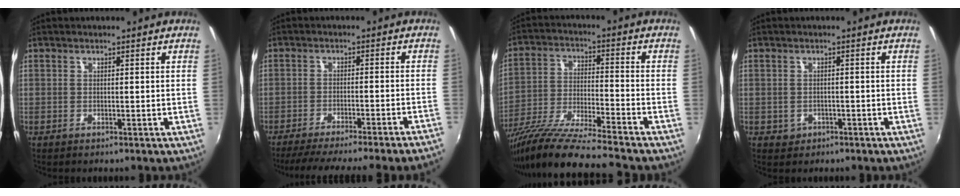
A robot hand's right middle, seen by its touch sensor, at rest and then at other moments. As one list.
[{"total": 15.4, "force": [-13.6, -2.1, 6.9], "torque": [-0.125, -0.028, -0.196]}, {"total": 14.8, "force": [-12.7, -0.7, 7.6], "torque": [-0.149, -0.033, -0.229]}, {"total": 2.3, "force": [-0.8, 2.0, 0.6], "torque": [-0.016, -0.003, -0.008]}]